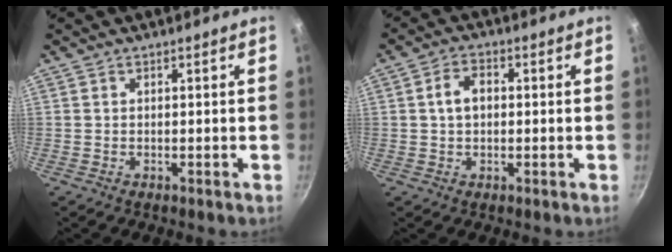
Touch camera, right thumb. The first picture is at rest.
{"total": 4.7, "force": [0.3, 3.3, 3.4], "torque": [-0.049, 0.015, 0.002]}